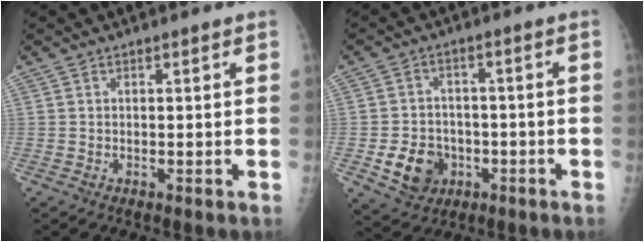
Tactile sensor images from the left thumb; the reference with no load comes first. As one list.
[{"total": 8.5, "force": [-2.9, 7.0, 3.7], "torque": [-0.037, 0.015, -0.039]}]